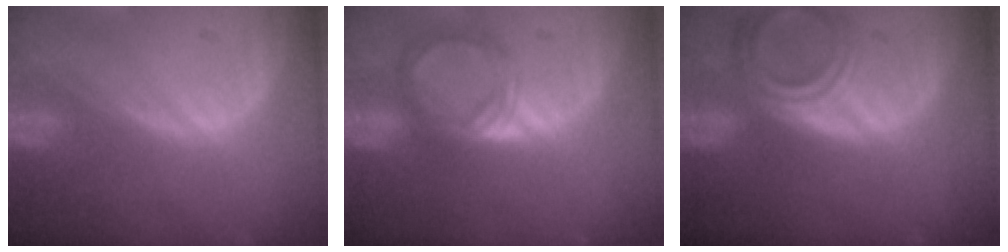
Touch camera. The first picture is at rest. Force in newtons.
{"total": 5.3, "press": 4.9, "slide": 2.0}
{"total": 6.3, "press": 5.6, "slide": 2.8}